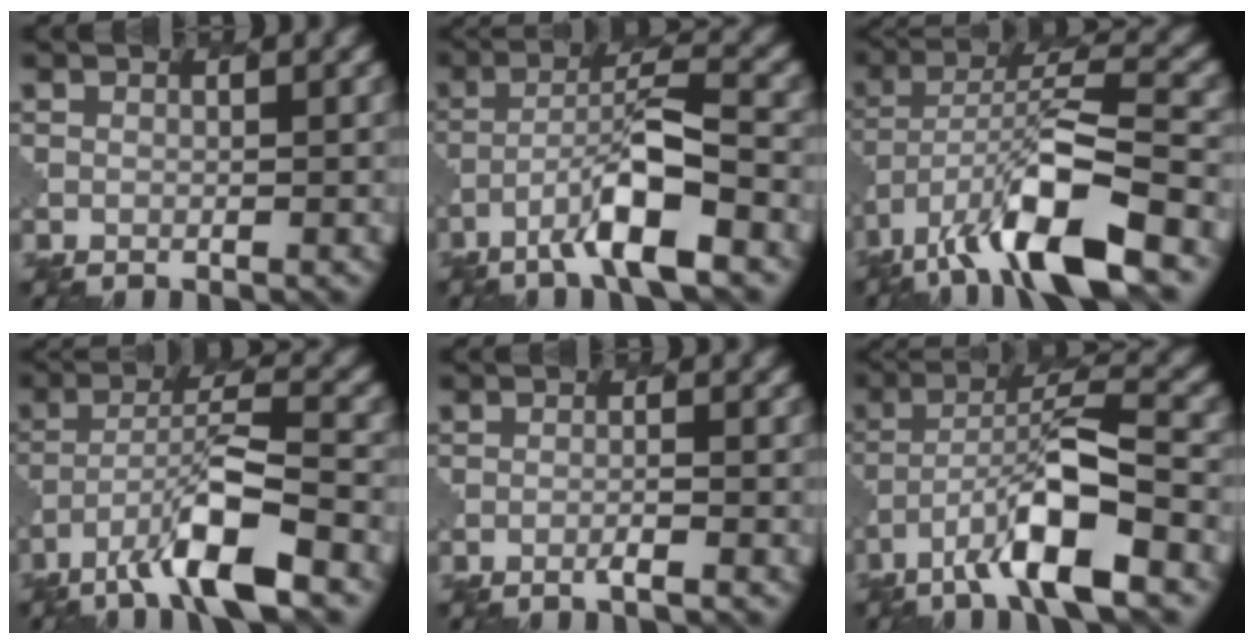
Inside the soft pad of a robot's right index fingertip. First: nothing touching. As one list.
[{"total": 7.6, "force": [-4.0, 1.5, 6.2], "torque": [-0.104, 0.014, -0.072]}, {"total": 11.1, "force": [-6.4, 2.9, 8.6], "torque": [-0.151, 0.008, -0.116]}, {"total": 8.5, "force": [-5.1, 1.9, 6.5], "torque": [-0.113, 0.007, -0.092]}, {"total": 1.1, "force": [-0.7, 0.0, 0.9], "torque": [-0.008, 0.004, -0.019]}, {"total": 9.3, "force": [-5.0, 2.2, 7.5], "torque": [-0.127, 0.015, -0.090]}]